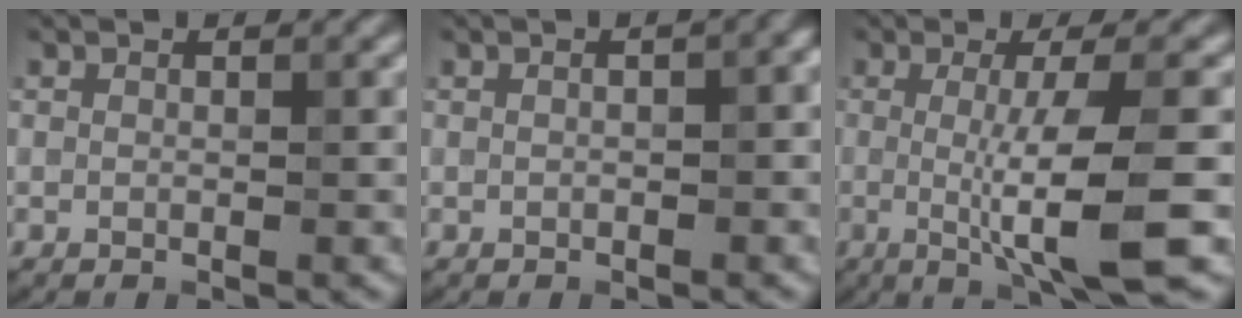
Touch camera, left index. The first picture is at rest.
{"total": 3.3, "force": [0.6, 1.5, 2.9], "torque": [-0.022, 0.013, -0.004]}
{"total": 7.5, "force": [-0.8, 1.2, 7.3], "torque": [-0.113, -0.012, -0.012]}